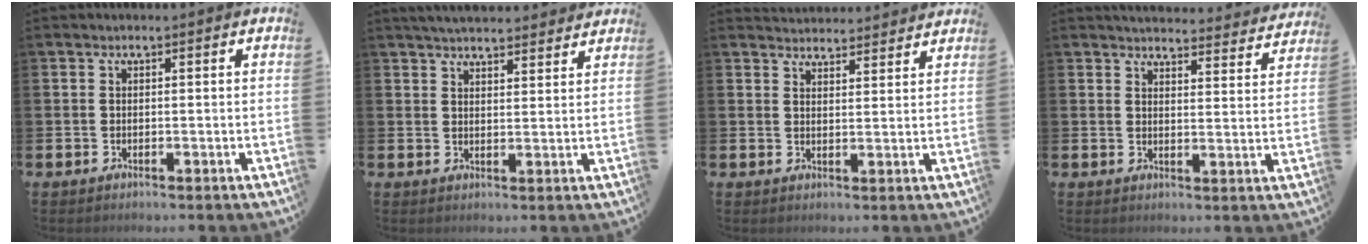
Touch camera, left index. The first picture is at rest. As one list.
[{"total": 4.2, "force": [4.1, 0.5, 0.5], "torque": [-0.016, -0.021, 0.075]}, {"total": 3.8, "force": [3.8, 0.5, -0.2], "torque": [-0.001, -0.024, 0.070]}, {"total": 4.3, "force": [4.3, 0.7, 0.3], "torque": [-0.005, -0.039, 0.074]}]